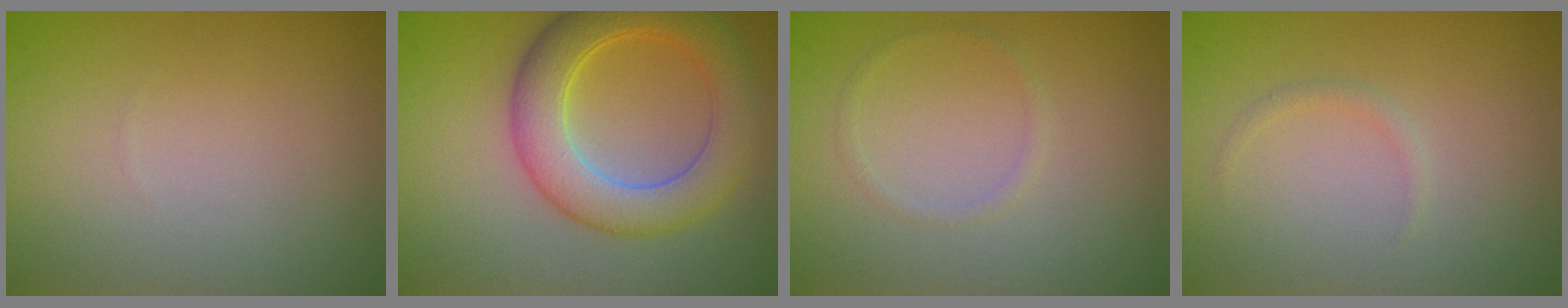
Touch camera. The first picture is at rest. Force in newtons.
{"total": 6.3, "press": 6.3, "slide": 0.1}
{"total": 0.7, "press": 0.7, "slide": 0.1}
{"total": 0.7, "press": 0.7, "slide": 0.1}